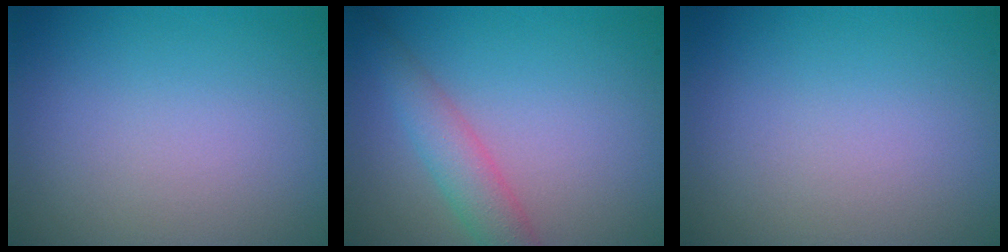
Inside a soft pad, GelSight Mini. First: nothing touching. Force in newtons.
{"total": 3.1, "press": 3.1, "slide": 0.1}
{"total": 0.0}